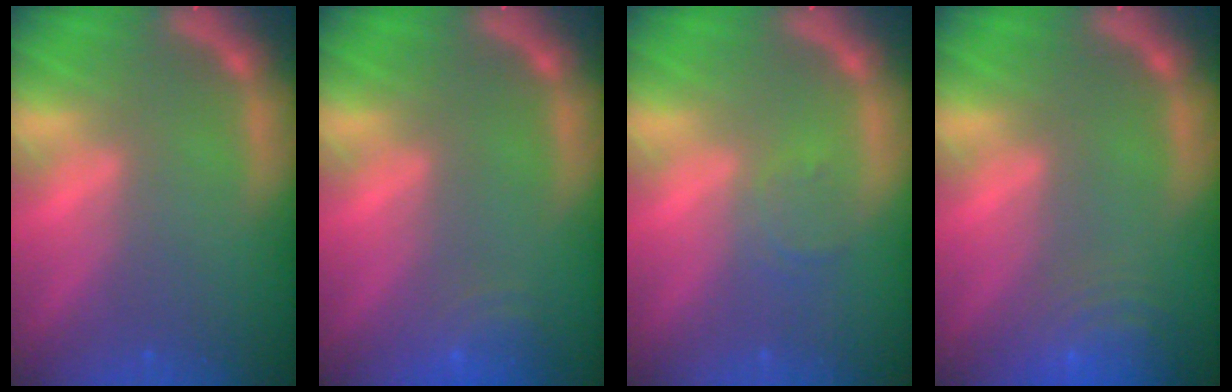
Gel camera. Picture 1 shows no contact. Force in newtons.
{"total": 3.5}
{"total": 1.9}
{"total": 7.5}